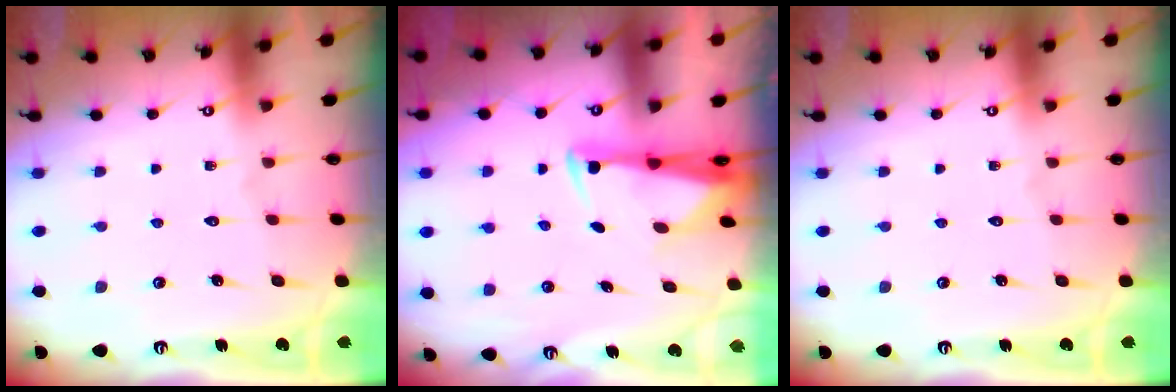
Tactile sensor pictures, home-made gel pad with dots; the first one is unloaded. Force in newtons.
{"total": 2.8, "press": 2.7, "slide": 1.0}
{"total": 0.0}